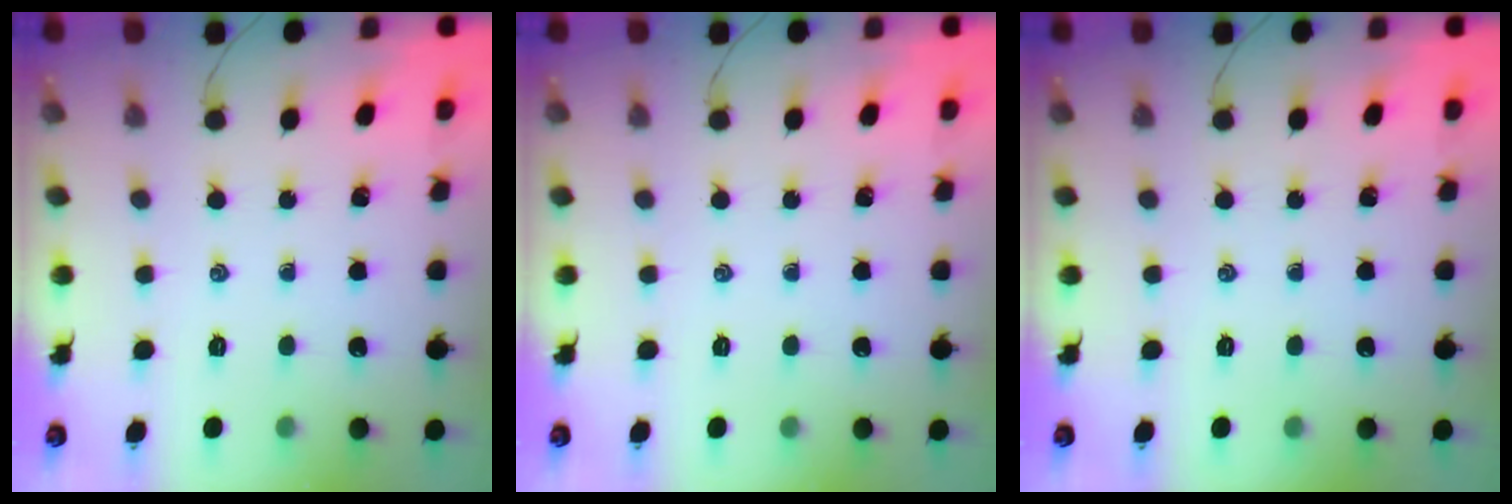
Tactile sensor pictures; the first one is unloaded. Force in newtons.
{"total": 0.0}
{"total": 0.0}